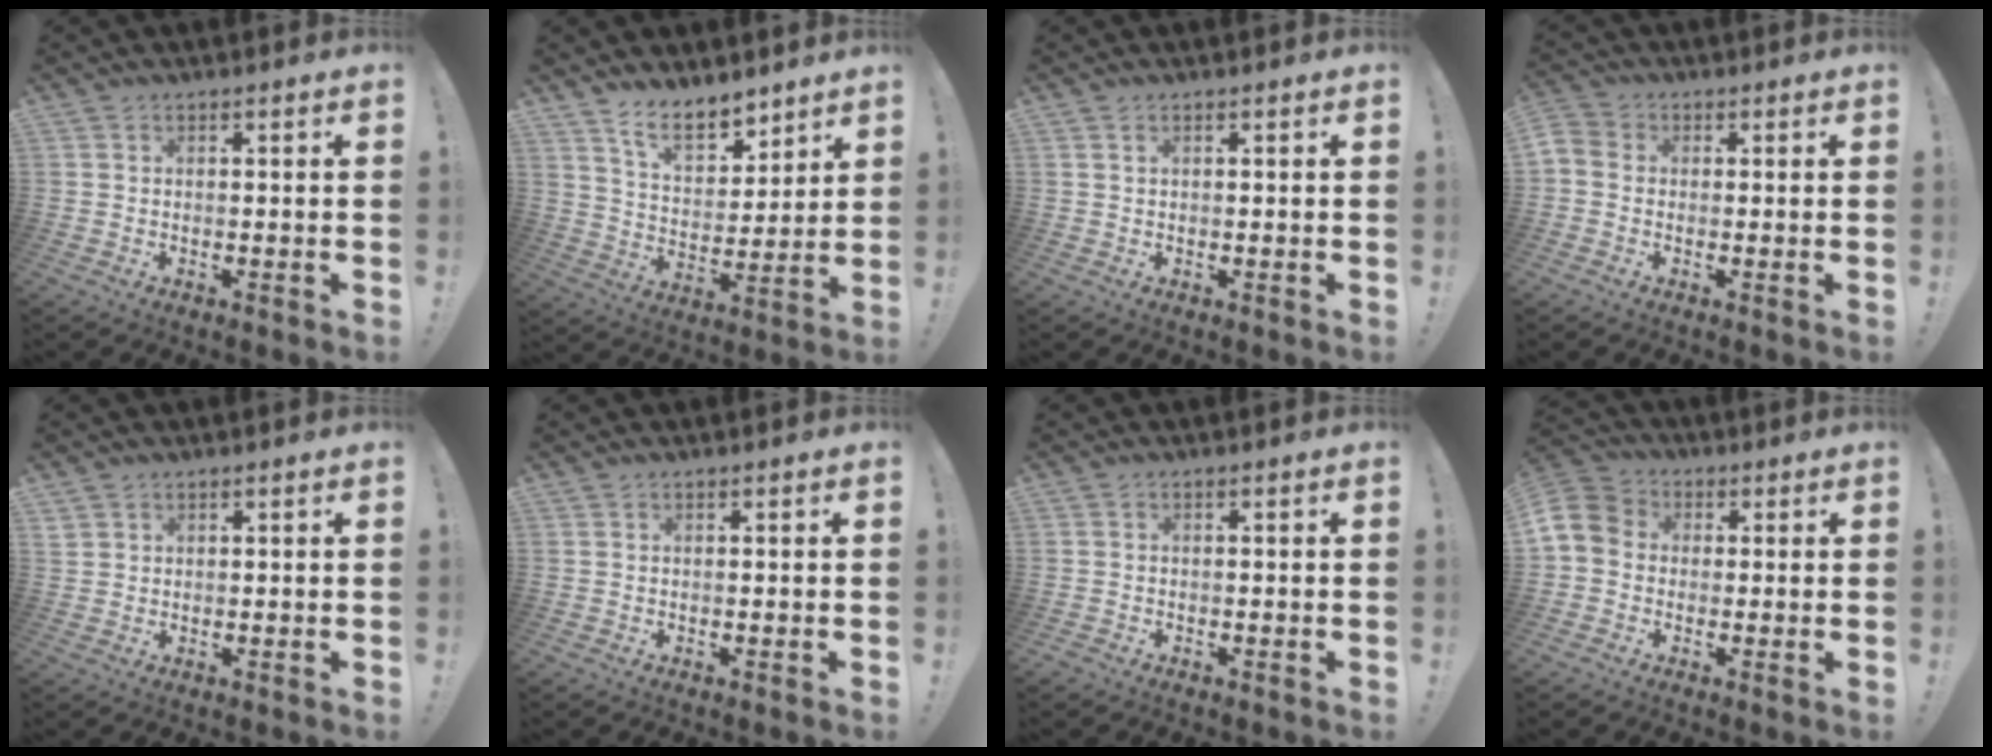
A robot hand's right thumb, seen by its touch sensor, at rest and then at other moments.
{"total": 11.4, "force": [9.0, 4.9, 4.9], "torque": [-0.080, -0.060, 0.171]}
{"total": 0.6, "force": [0.4, 0.3, 0.4], "torque": [-0.005, -0.001, 0.006]}
{"total": 3.3, "force": [-0.5, 2.7, 1.8], "torque": [-0.042, 0.008, -0.009]}
{"total": 2.0, "force": [1.2, 1.5, 0.5], "torque": [-0.011, -0.002, 0.025]}
{"total": 0.0}
{"total": 0.9, "force": [-0.9, 0.4, 0.0], "torque": [0.001, 0.001, -0.015]}
{"total": 7.2, "force": [-0.4, 6.3, 3.5], "torque": [-0.073, 0.018, -0.002]}